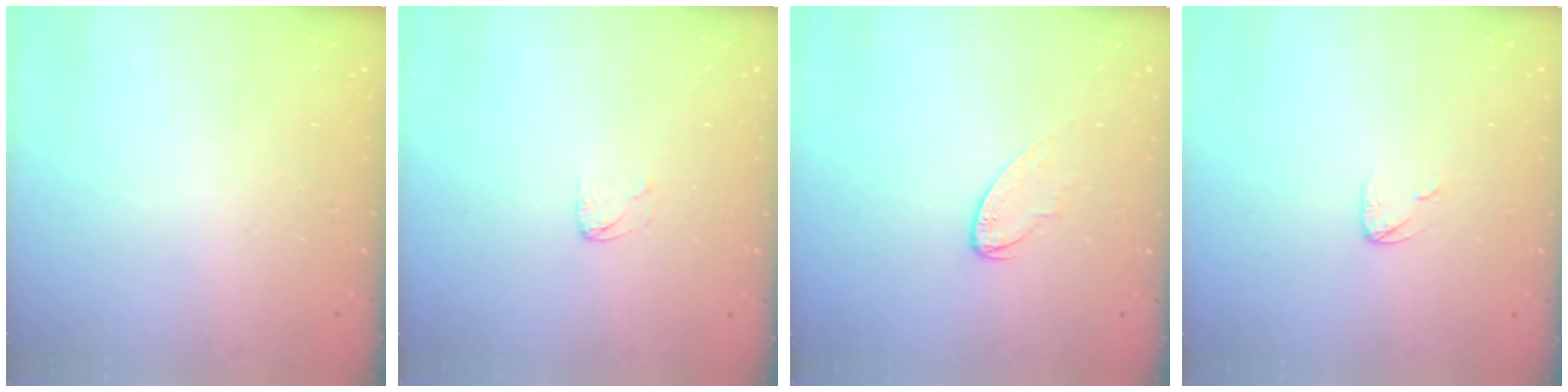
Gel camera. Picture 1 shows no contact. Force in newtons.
{"total": 2.9, "press": 2.9, "slide": 0.2}
{"total": 4.9, "press": 4.9, "slide": 0.2}
{"total": 2.9, "press": 2.9, "slide": 0.3}